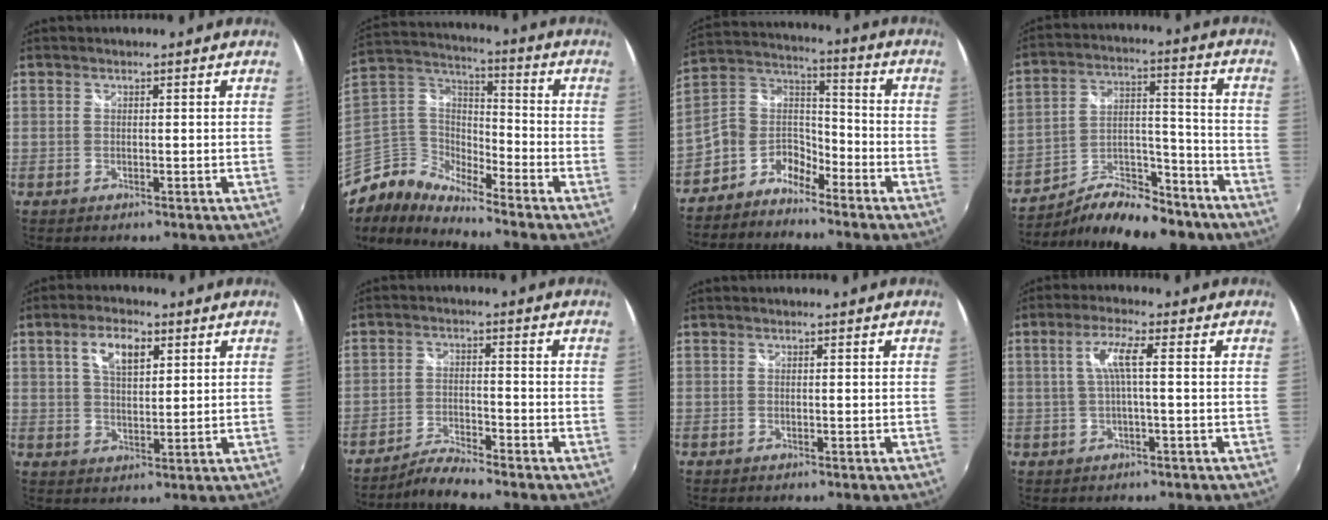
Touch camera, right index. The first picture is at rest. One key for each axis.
{"total": 7.0, "fx": -5.6, "fy": 3.5, "fz": 2.2, "tx": -0.067, "ty": 0.033, "tz": -0.139}
{"total": 8.6, "fx": -5.8, "fy": 5.5, "fz": 3.3, "tx": -0.082, "ty": 0.039, "tz": -0.130}
{"total": 17.2, "fx": -12.9, "fy": 7.4, "fz": 8.7, "tx": -0.160, "ty": 0.021, "tz": -0.195}
{"total": 6.8, "fx": 2.9, "fy": 3.2, "fz": 5.2, "tx": -0.091, "ty": 0.013, "tz": 0.052}
{"total": 4.5, "fx": -4.4, "fy": -0.3, "fz": 1.2, "tx": -0.038, "ty": 0.001, "tz": -0.087}
{"total": 0.0}
{"total": 4.6, "fx": 0.1, "fy": 0.1, "fz": 4.6, "tx": -0.090, "ty": 0.004, "tz": 0.006}